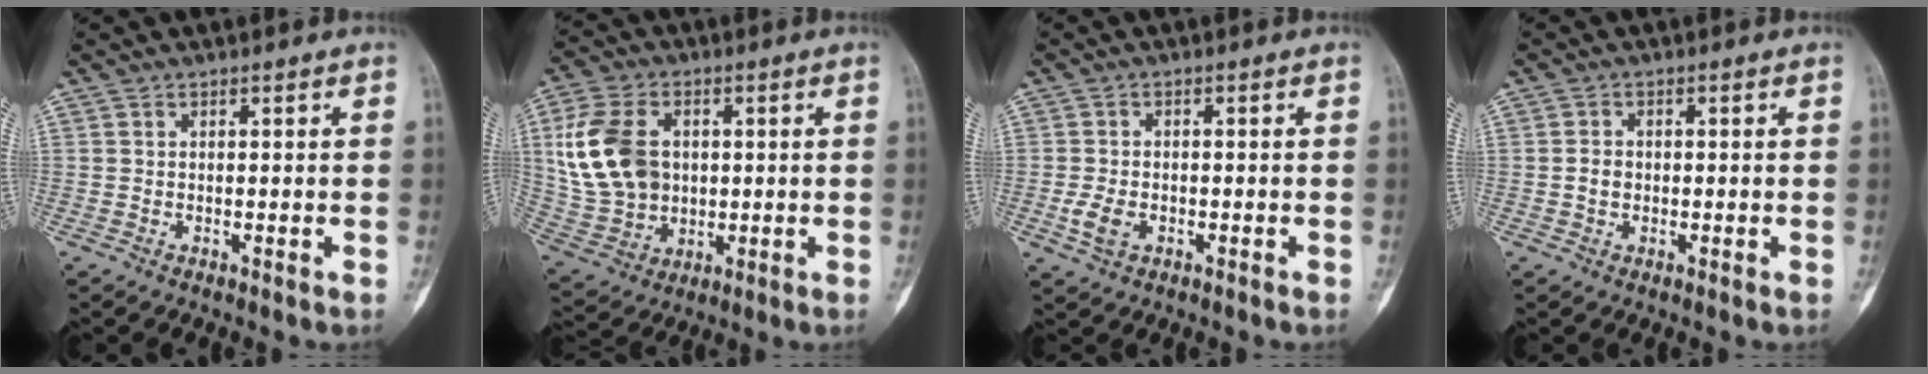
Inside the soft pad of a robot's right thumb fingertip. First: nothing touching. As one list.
[{"total": 15.5, "force": [2.5, 11.4, 10.2], "torque": [-0.189, 0.002, 0.056]}, {"total": 3.8, "force": [-1.2, 2.5, 2.7], "torque": [-0.060, 0.002, -0.019]}, {"total": 2.2, "force": [-0.2, 1.8, 1.3], "torque": [-0.016, 0.006, -0.004]}]